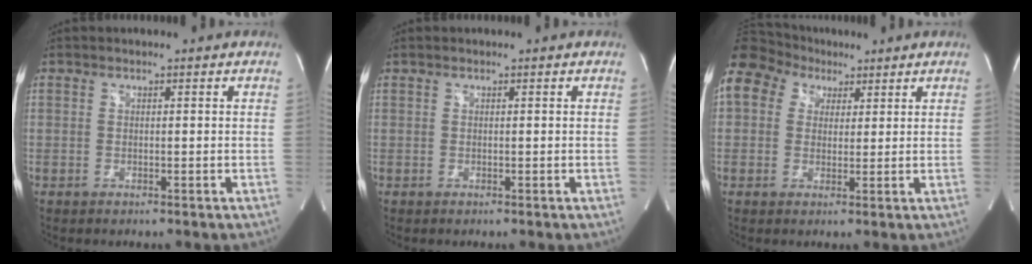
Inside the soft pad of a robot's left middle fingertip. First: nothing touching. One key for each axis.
{"total": 0.0}
{"total": 20.1, "fx": 9.9, "fy": 15.2, "fz": 8.6, "tx": -0.278, "ty": 0.112, "tz": 0.193}